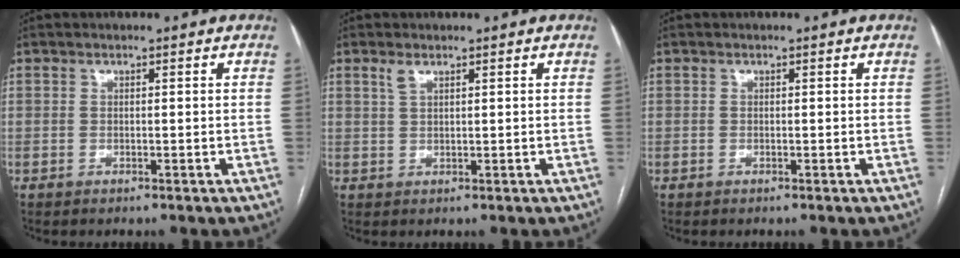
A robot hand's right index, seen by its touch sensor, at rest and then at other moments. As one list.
[{"total": 1.6, "force": [1.1, 0.5, 1.1], "torque": [-0.026, 0.004, 0.026]}, {"total": 0.0}]